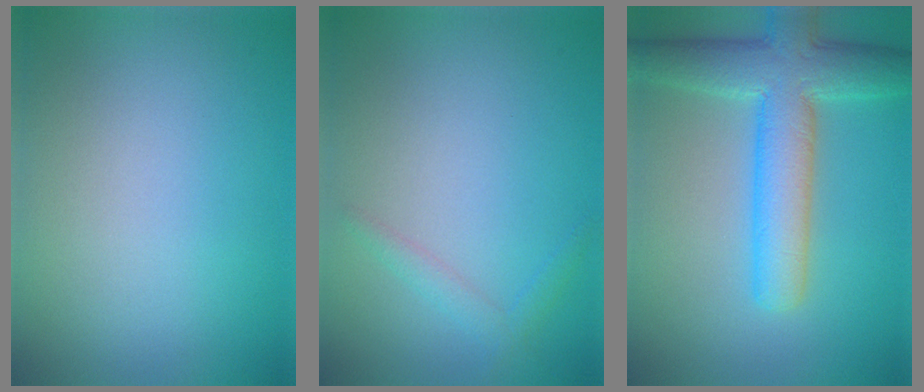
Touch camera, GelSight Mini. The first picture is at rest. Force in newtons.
{"total": 1.4, "press": 1.4, "slide": 0.1}
{"total": 7.6, "press": 7.6, "slide": 0.3}